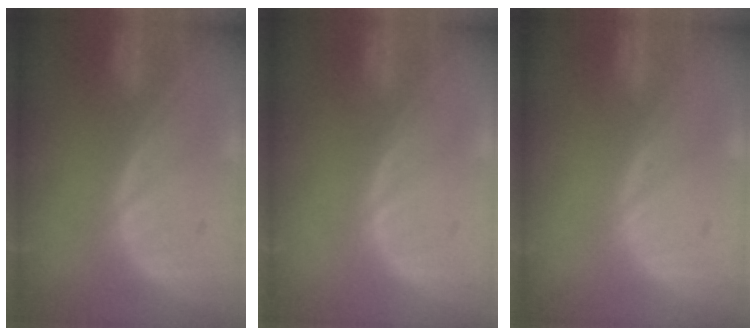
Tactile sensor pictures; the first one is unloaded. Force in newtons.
{"total": 0.0}
{"total": 0.0}